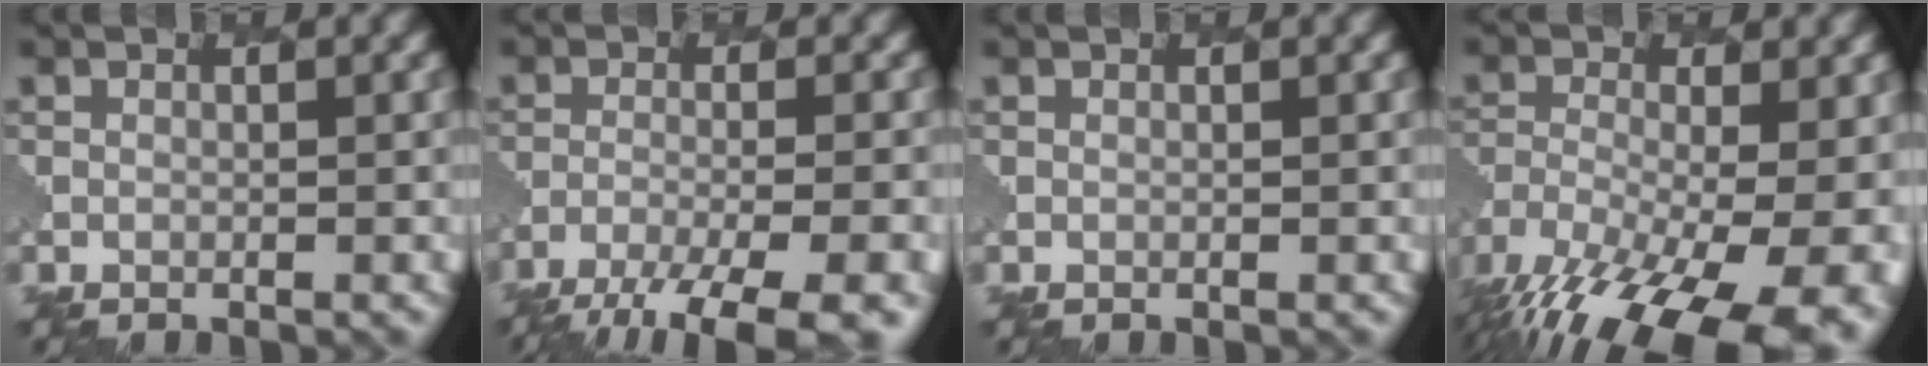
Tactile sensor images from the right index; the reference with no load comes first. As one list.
[{"total": 9.0, "force": [-7.0, 1.7, 5.4], "torque": [-0.107, -0.025, -0.102]}, {"total": 0.0}, {"total": 16.7, "force": [-10.3, 7.1, 11.0], "torque": [-0.207, -0.036, -0.134]}]